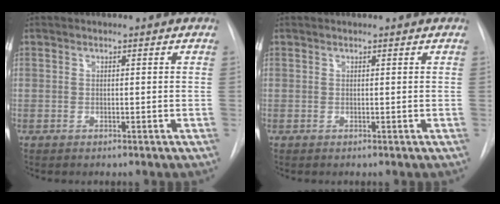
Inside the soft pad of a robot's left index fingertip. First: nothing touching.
{"total": 0.9, "force": [0.9, 0.1, 0.1], "torque": [-0.005, 0.011, 0.011]}